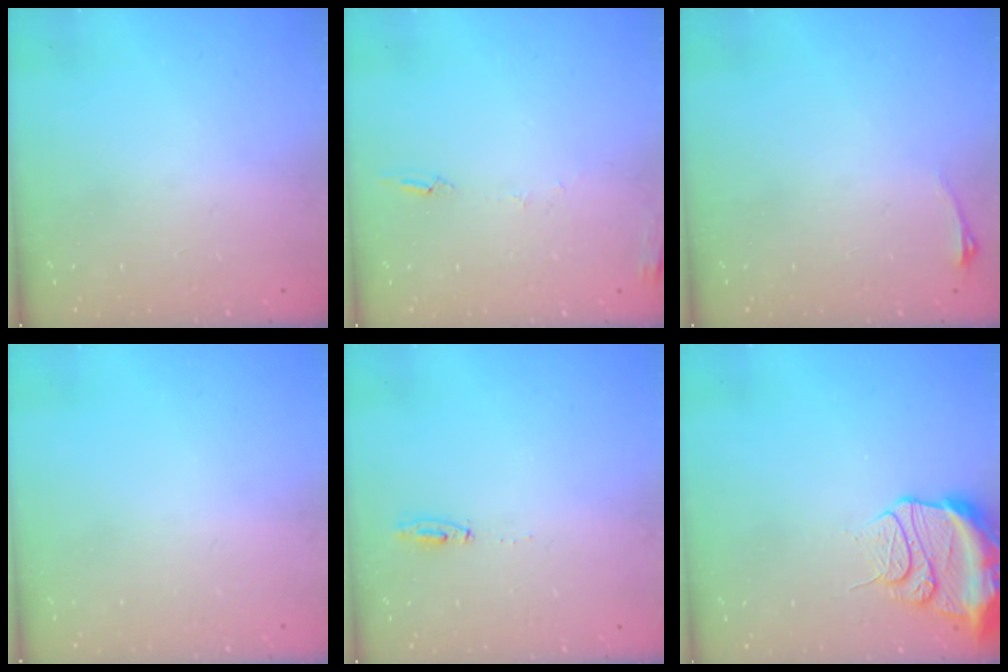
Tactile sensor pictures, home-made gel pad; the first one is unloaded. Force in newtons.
{"total": 6.0, "press": 6.0, "slide": 0.6}
{"total": 2.9, "press": 2.6, "slide": 1.5}
{"total": 0.0}
{"total": 16.2, "press": 5.8, "slide": 15.1}
{"total": 14.0, "press": 13.9, "slide": 1.7}